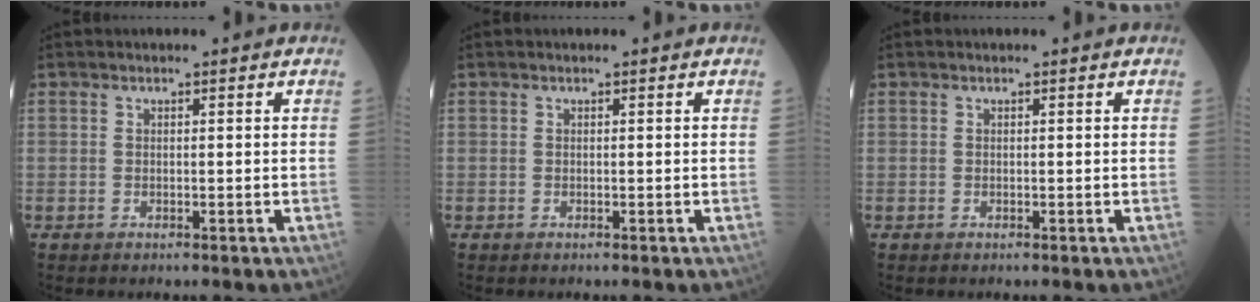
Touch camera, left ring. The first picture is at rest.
{"total": 0.0}
{"total": 0.0}